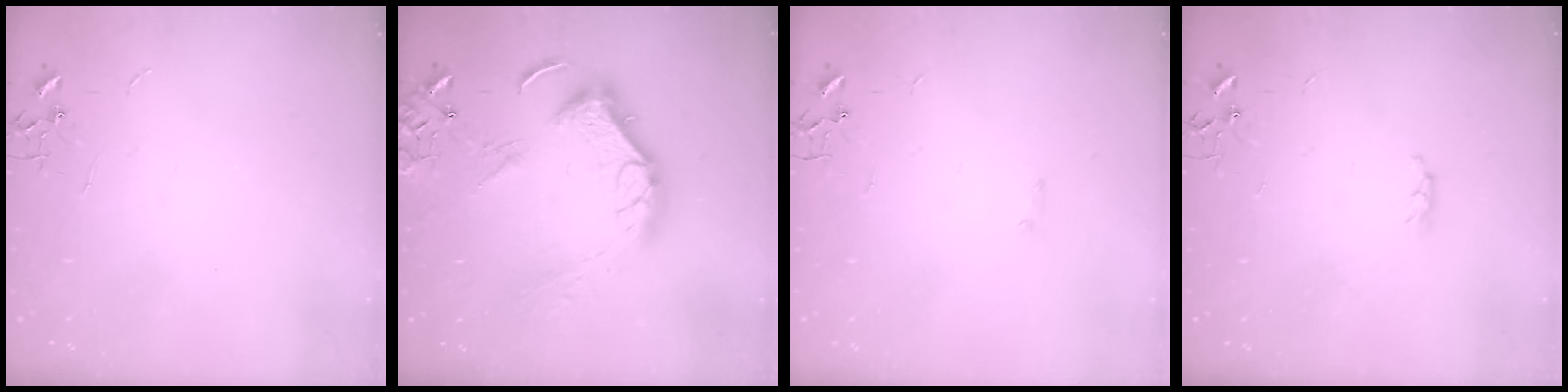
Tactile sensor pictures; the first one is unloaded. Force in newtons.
{"total": 16.2, "press": 16.0, "slide": 2.3}
{"total": 1.3, "press": 1.3, "slide": 0.3}
{"total": 3.4, "press": 3.4, "slide": 0.5}